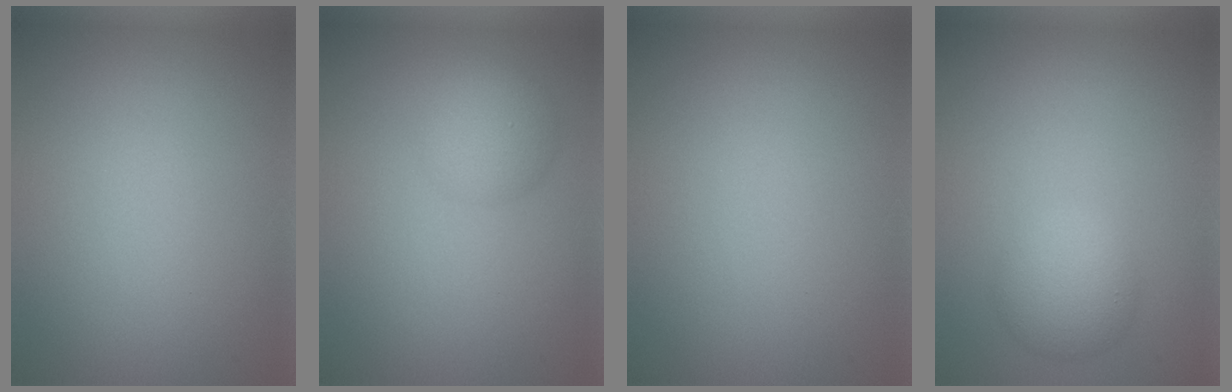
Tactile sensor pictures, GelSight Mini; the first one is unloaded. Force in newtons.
{"total": 2.8, "press": 2.8, "slide": 0.1}
{"total": 0.0}
{"total": 3.2, "press": 3.2, "slide": 0.3}